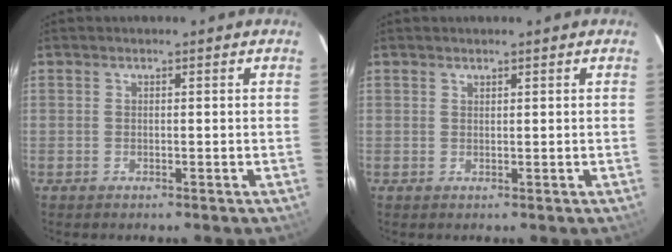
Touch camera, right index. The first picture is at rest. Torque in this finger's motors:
{"motor_torque": [-0.08, 0.00, -0.02, 0.00]}